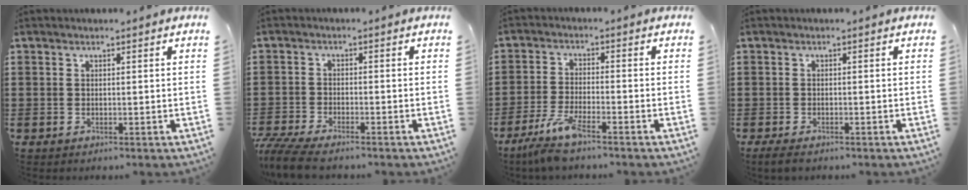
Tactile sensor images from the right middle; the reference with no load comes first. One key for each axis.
{"total": 4.5, "fx": -4.1, "fy": 0.3, "fz": 1.8, "tx": -0.055, "ty": -0.016, "tz": -0.086}
{"total": 5.9, "fx": -4.5, "fy": 0.5, "fz": 3.8, "tx": -0.095, "ty": -0.021, "tz": -0.089}
{"total": 1.2, "fx": -0.9, "fy": 0.4, "fz": 0.7, "tx": -0.022, "ty": -0.004, "tz": -0.019}